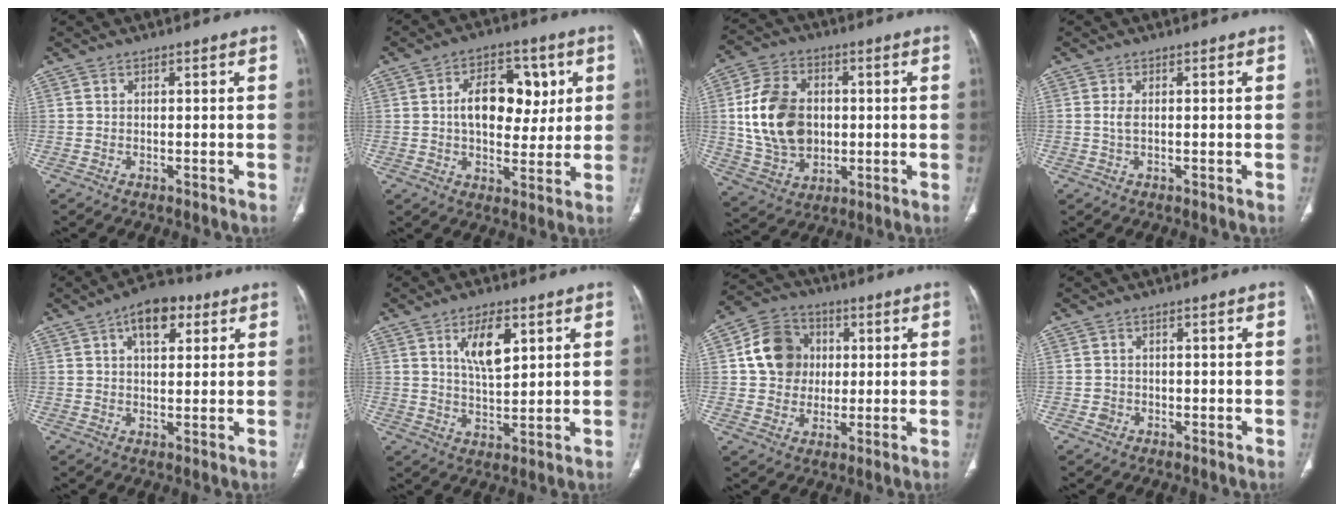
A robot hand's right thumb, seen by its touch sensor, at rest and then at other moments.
{"total": 13.0, "force": [2.4, 8.3, 9.7], "torque": [-0.103, 0.003, 0.036]}
{"total": 15.9, "force": [0.9, 11.6, 10.8], "torque": [-0.180, 0.003, 0.025]}
{"total": 1.4, "force": [0.0, 0.5, 1.3], "torque": [-0.037, -0.003, 0.003]}
{"total": 8.7, "force": [3.9, 4.6, 6.2], "torque": [-0.072, 0.000, 0.054]}
{"total": 8.3, "force": [3.6, 3.6, 6.6], "torque": [-0.102, -0.021, 0.067]}
{"total": 12.0, "force": [1.9, 10.5, 5.6], "torque": [-0.072, 0.008, 0.028]}
{"total": 1.4, "force": [-0.5, 1.3, 0.2], "torque": [0.003, 0.006, -0.008]}